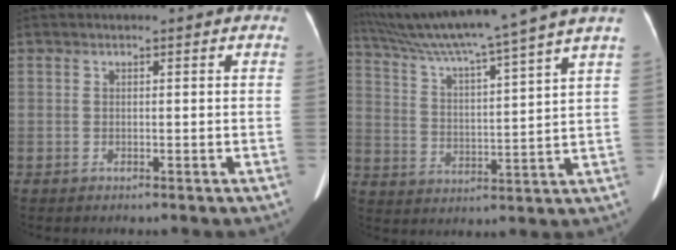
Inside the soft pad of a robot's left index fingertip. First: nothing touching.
{"total": 17.5, "force": [14.5, -2.6, 9.3], "torque": [-0.163, -0.013, 0.222]}